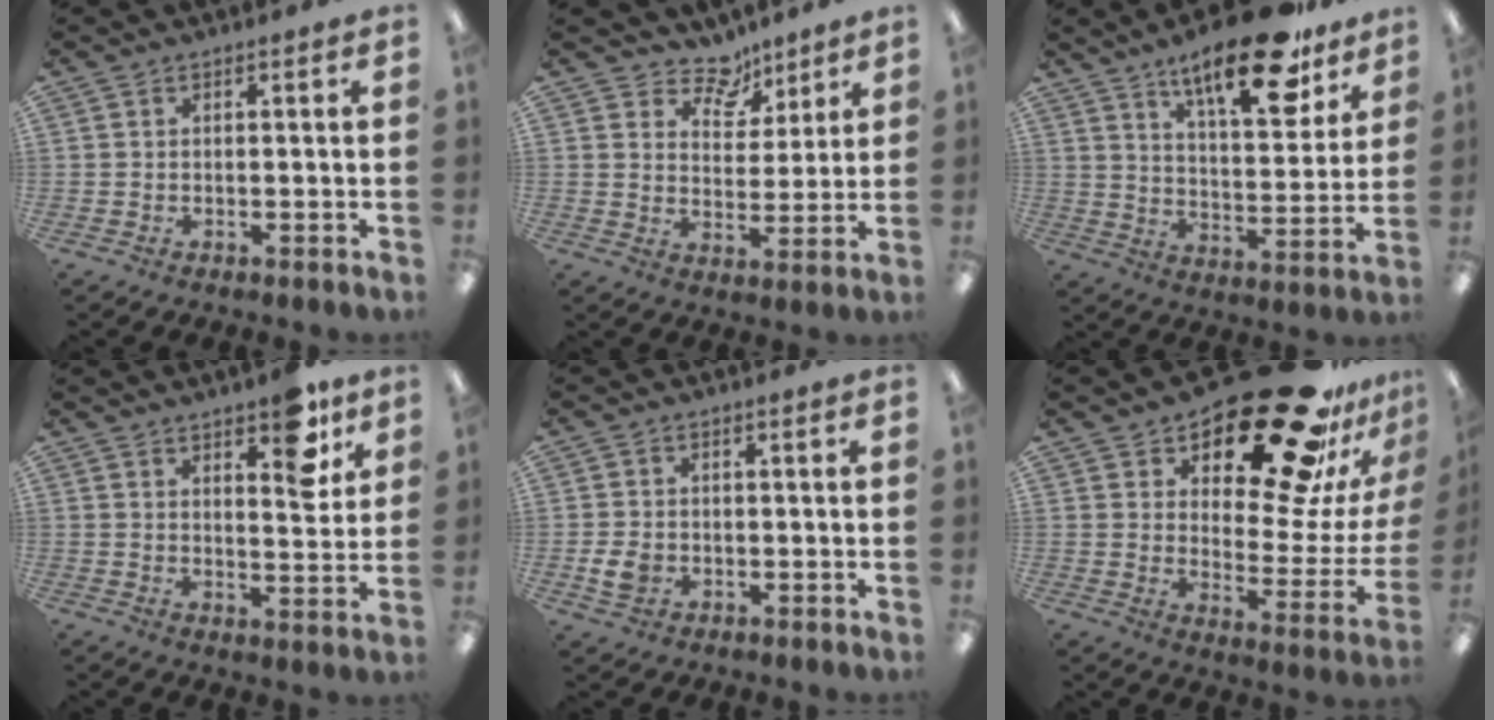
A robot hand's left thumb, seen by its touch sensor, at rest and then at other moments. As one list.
[{"total": 8.4, "force": [6.6, 4.9, 1.8], "torque": [-0.028, -0.048, 0.121]}, {"total": 20.5, "force": [14.1, 6.8, 13.2], "torque": [-0.198, -0.084, 0.228]}, {"total": 9.2, "force": [6.1, 3.5, 5.9], "torque": [-0.060, -0.035, 0.095]}, {"total": 4.2, "force": [-1.0, 3.3, 2.4], "torque": [-0.037, 0.003, -0.016]}, {"total": 27.7, "force": [19.3, 10.9, 16.5], "torque": [-0.210, -0.138, 0.324]}]